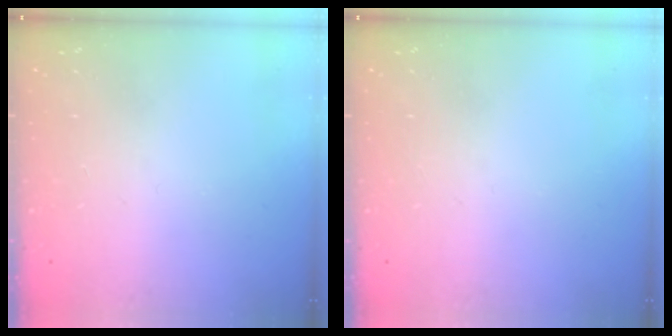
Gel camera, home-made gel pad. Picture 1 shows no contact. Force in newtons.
{"total": 0.0}